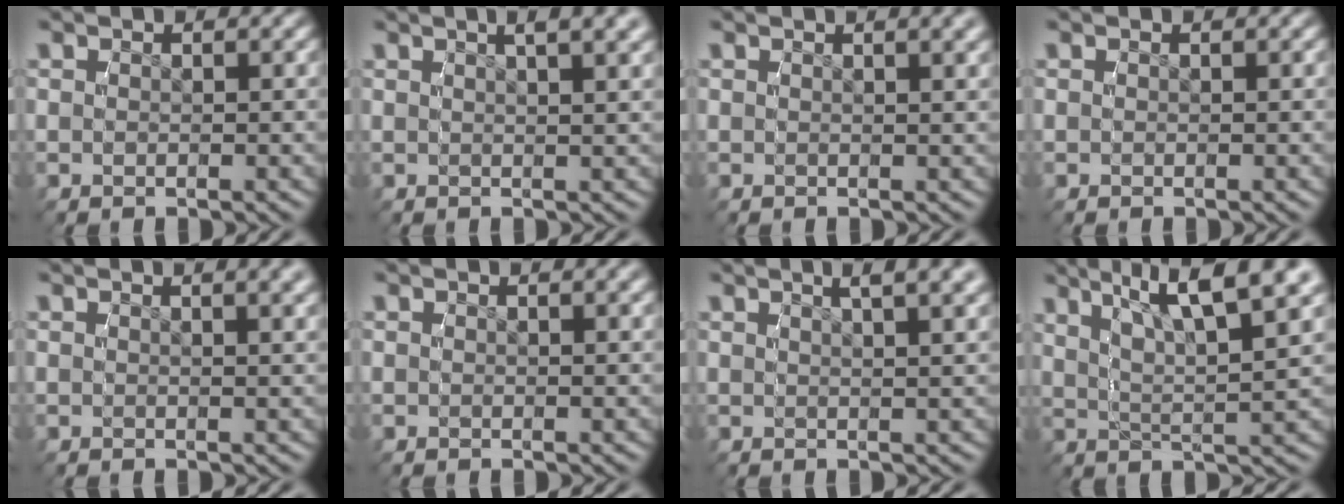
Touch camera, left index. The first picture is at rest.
{"total": 3.7, "force": [2.4, 0.2, 2.7], "torque": [-0.028, 0.019, 0.032]}
{"total": 1.3, "force": [1.0, -0.4, 0.7], "torque": [-0.003, 0.011, 0.012]}
{"total": 0.0}
{"total": 1.7, "force": [1.3, -0.4, 1.0], "torque": [-0.006, 0.011, 0.016]}
{"total": 0.6, "force": [0.5, -0.4, 0.1], "torque": [0.001, 0.008, 0.005]}
{"total": 4.2, "force": [2.9, 0.4, 3.0], "torque": [-0.031, 0.018, 0.039]}
{"total": 7.6, "force": [4.4, 1.7, 5.9], "torque": [-0.084, 0.014, 0.064]}